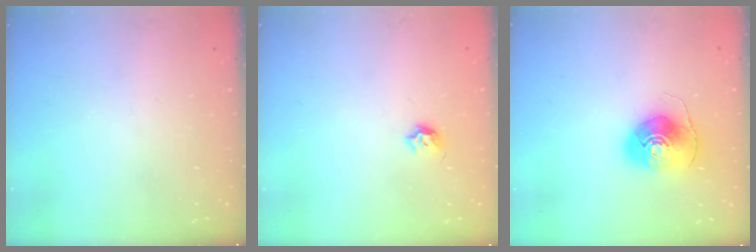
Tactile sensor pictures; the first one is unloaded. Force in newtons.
{"total": 4.1, "press": 4.0, "slide": 0.7}
{"total": 9.8, "press": 9.7, "slide": 1.2}